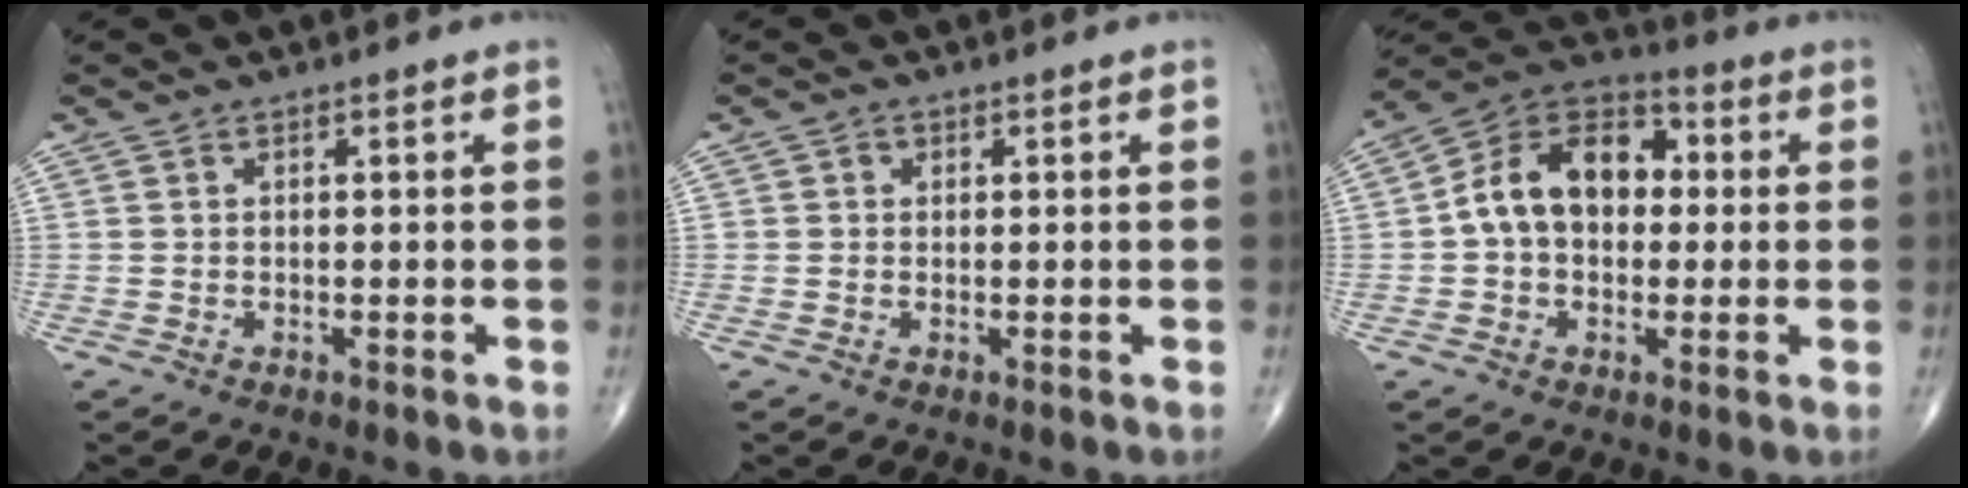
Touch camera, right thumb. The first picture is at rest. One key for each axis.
{"total": 1.0, "fx": 0.2, "fy": 0.9, "fz": 0.3, "tx": 0.004, "ty": 0.002, "tz": 0.002}
{"total": 14.4, "fx": 0.9, "fy": 10.1, "fz": 10.3, "tx": -0.146, "ty": 0.036, "tz": 0.002}